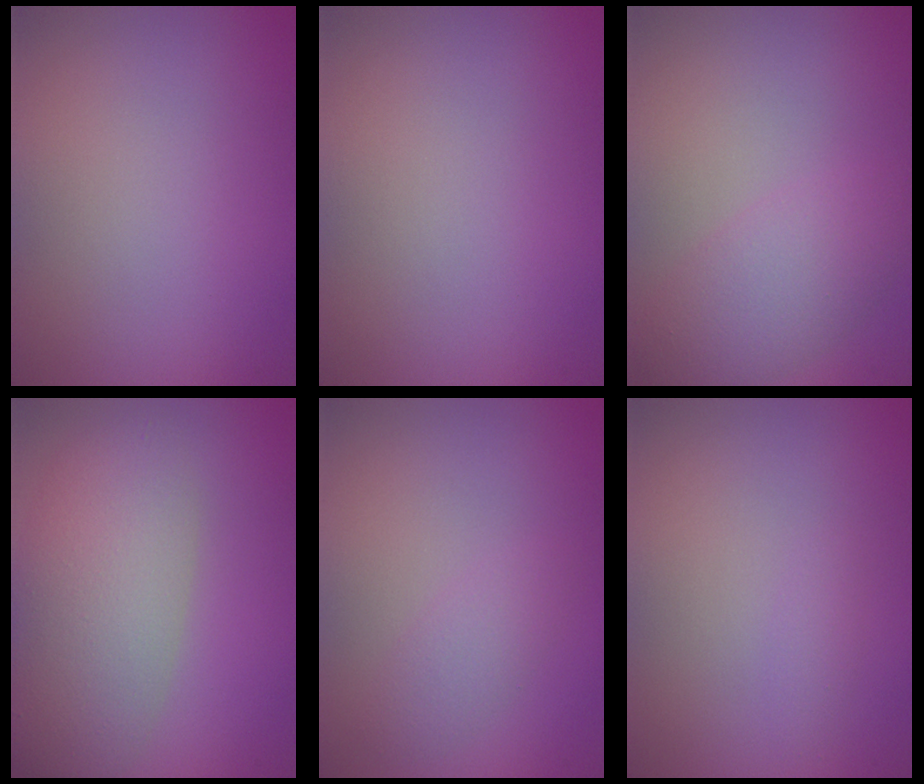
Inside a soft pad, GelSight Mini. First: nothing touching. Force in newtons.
{"total": 0.0}
{"total": 3.4, "press": 3.4, "slide": 0.2}
{"total": 6.8, "press": 6.8, "slide": 0.3}
{"total": 1.5, "press": 1.5, "slide": 0.1}
{"total": 0.6, "press": 0.6, "slide": 0.0}